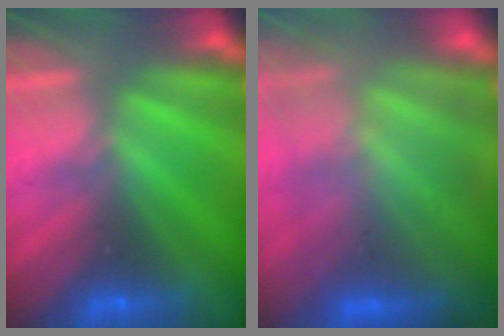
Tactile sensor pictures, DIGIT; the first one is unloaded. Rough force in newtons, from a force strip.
{"total": 8.6}